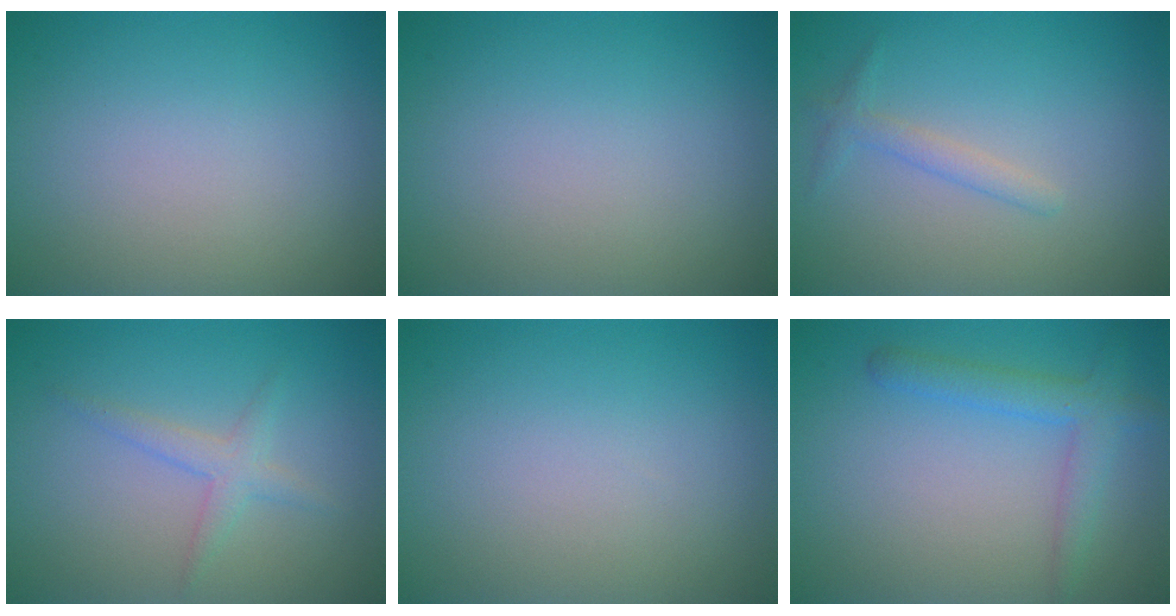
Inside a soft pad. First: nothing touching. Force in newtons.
{"total": 0.0}
{"total": 1.4, "press": 1.4, "slide": 0.1}
{"total": 1.8, "press": 1.8, "slide": 0.0}
{"total": 0.0}
{"total": 2.9, "press": 2.9, "slide": 0.2}